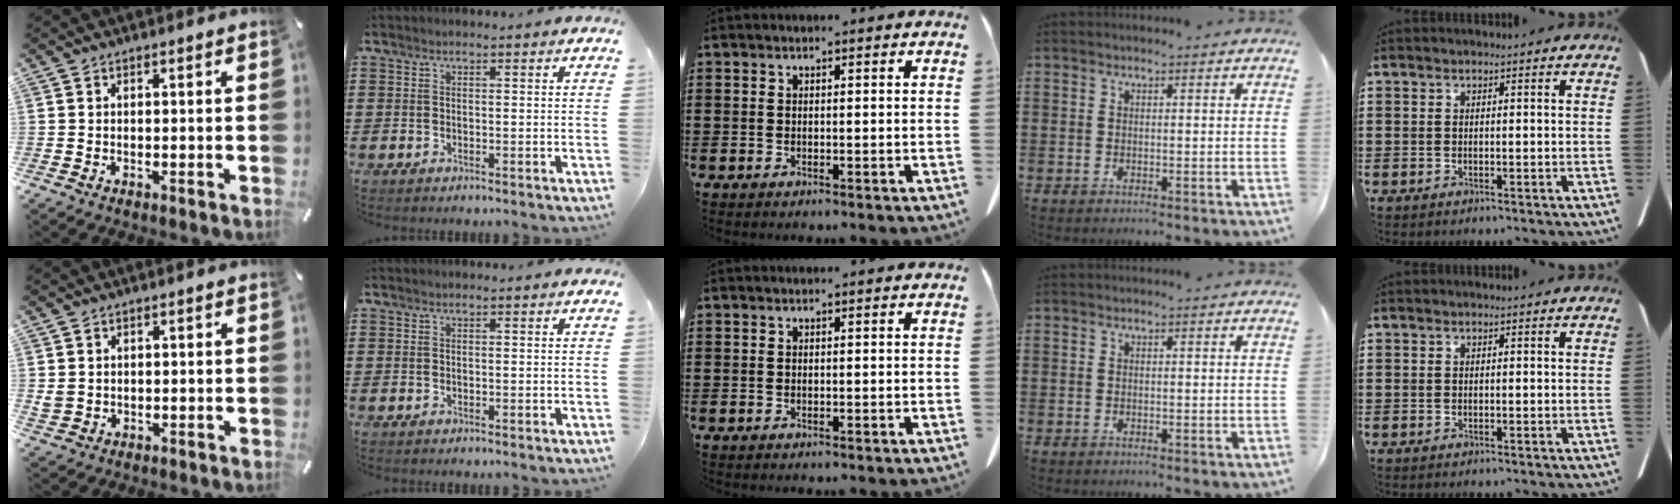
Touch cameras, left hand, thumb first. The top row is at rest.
{"thumb": {"total": 2.2, "force": [0.3, 2.1, 0.7], "torque": [-0.015, 0.004, 0.005]}}